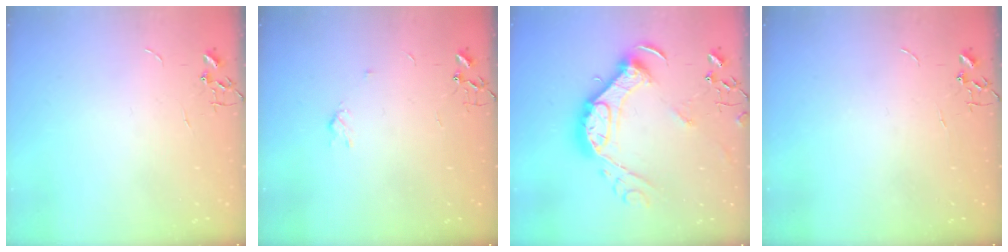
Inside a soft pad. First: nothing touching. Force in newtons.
{"total": 2.9, "press": 2.9, "slide": 0.5}
{"total": 18.4, "press": 18.3, "slide": 1.6}
{"total": 0.0}